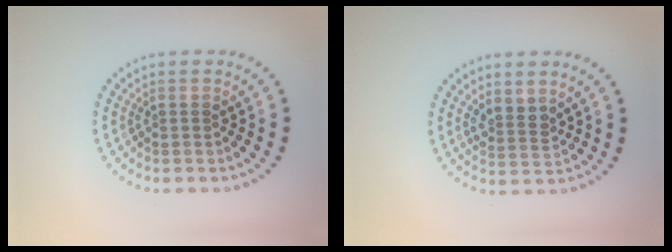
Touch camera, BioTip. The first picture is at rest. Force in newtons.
{"total": 2.1, "press": 1.7, "slide": 1.2}